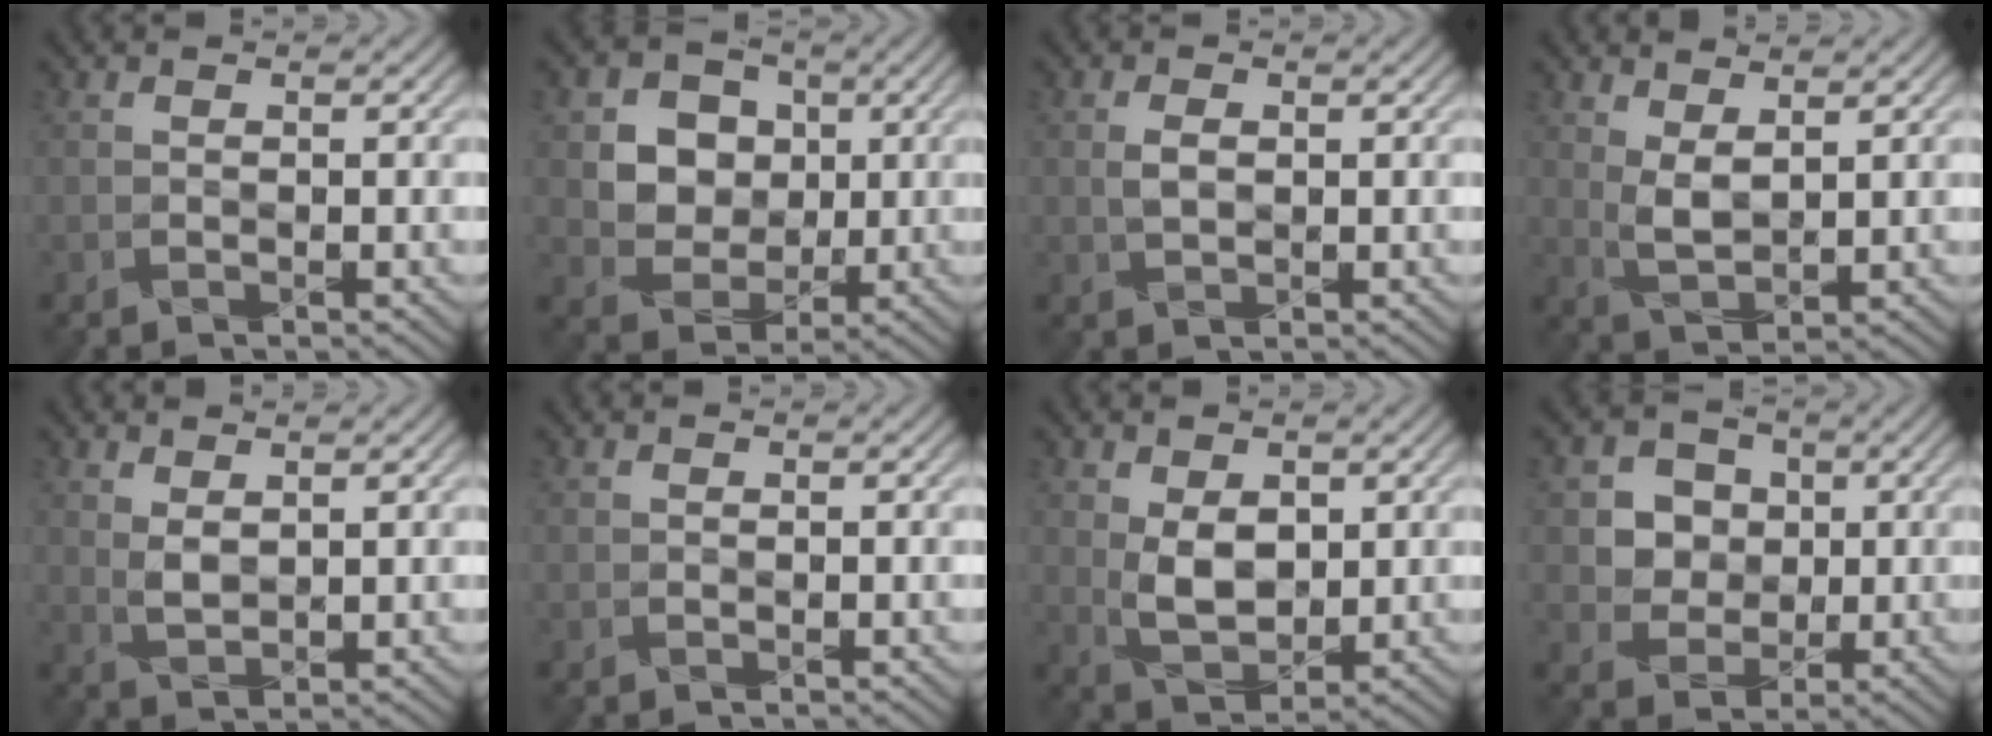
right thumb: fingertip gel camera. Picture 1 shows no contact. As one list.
[{"total": 7.3, "force": [2.0, 6.5, 2.6], "torque": [-0.083, -0.002, 0.042]}, {"total": 1.5, "force": [0.2, 1.0, 1.1], "torque": [-0.025, -0.004, 0.006]}, {"total": 3.2, "force": [1.8, 1.4, 2.3], "torque": [-0.061, -0.008, 0.042]}, {"total": 2.1, "force": [1.4, 1.0, 1.2], "torque": [-0.034, -0.006, 0.033]}, {"total": 0.0}, {"total": 4.9, "force": [1.0, 3.2, 3.6], "torque": [-0.079, -0.010, 0.030]}, {"total": 5.1, "force": [1.2, 4.7, 1.3], "torque": [-0.050, -0.007, 0.022]}]